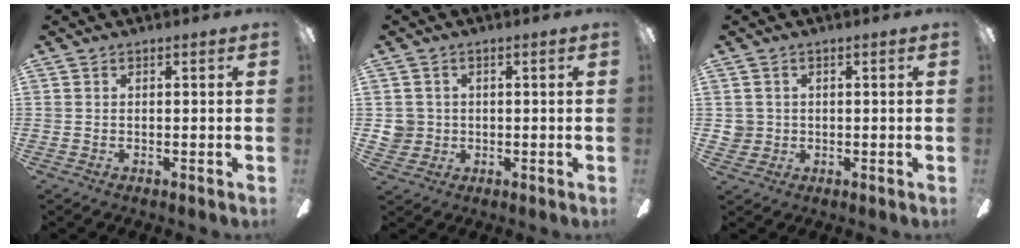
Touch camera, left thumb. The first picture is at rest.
{"total": 4.2, "force": [0.4, 4.1, 0.6], "torque": [-0.013, 0.009, 0.009]}
{"total": 3.0, "force": [0.5, 3.0, 0.2], "torque": [-0.005, 0.004, 0.009]}